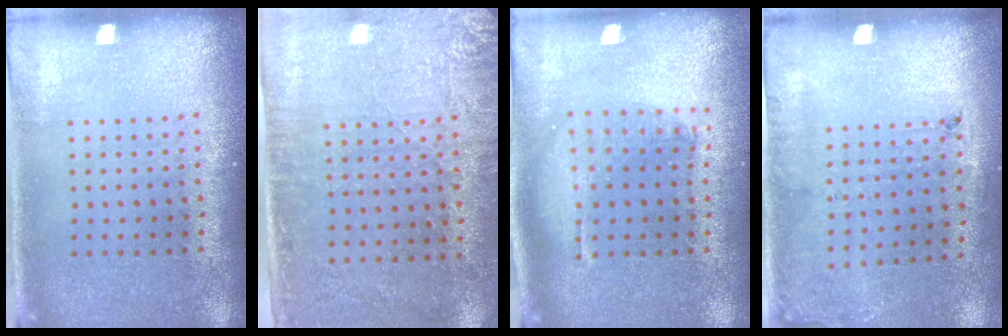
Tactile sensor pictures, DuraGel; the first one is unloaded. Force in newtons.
{"total": 2.9, "press": 2.4, "slide": 1.6}
{"total": 1.5, "press": 1.4, "slide": 0.7}
{"total": 1.8, "press": 1.2, "slide": 1.3}